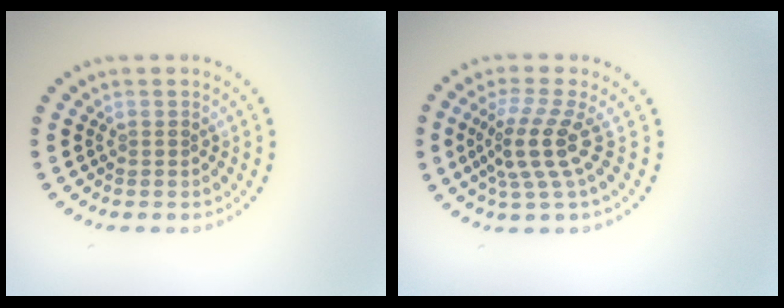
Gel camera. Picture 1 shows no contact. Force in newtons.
{"total": 3.9, "press": 2.9, "slide": 2.7}